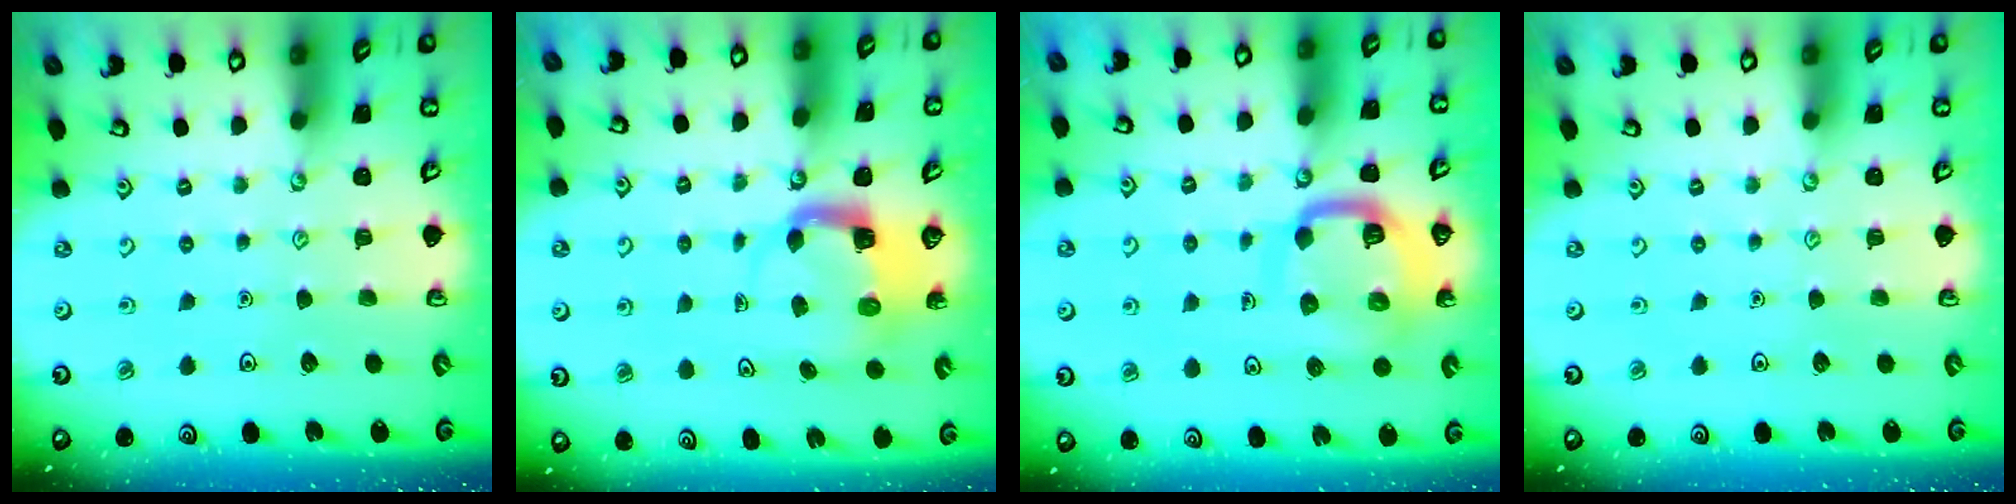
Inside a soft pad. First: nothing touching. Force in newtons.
{"total": 4.3, "press": 4.3, "slide": 0.3}
{"total": 11.5, "press": 11.5, "slide": 1.1}
{"total": 0.0}